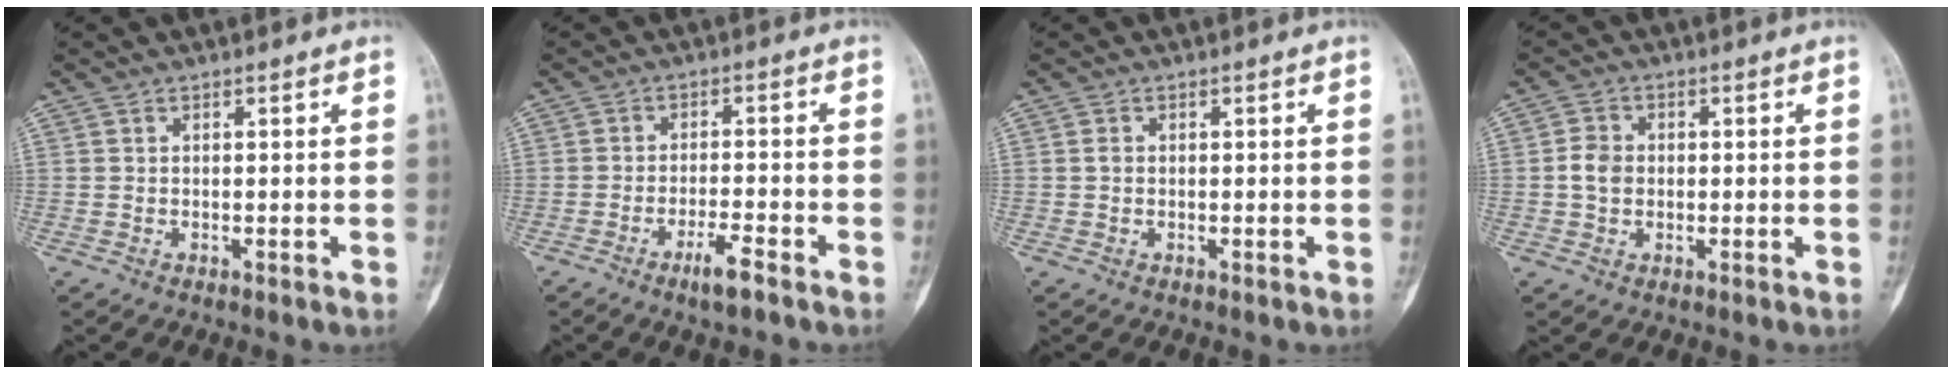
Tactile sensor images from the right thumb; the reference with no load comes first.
{"total": 4.4, "force": [-2.9, 0.7, 3.2], "torque": [-0.067, 0.013, -0.051]}
{"total": 0.8, "force": [0.0, 0.7, 0.5], "torque": [-0.007, 0.002, -0.001]}
{"total": 3.8, "force": [-0.2, 3.1, 2.2], "torque": [-0.034, 0.007, -0.007]}